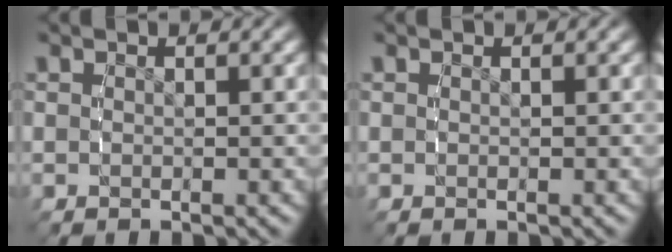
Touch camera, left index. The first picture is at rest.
{"total": 0.0}